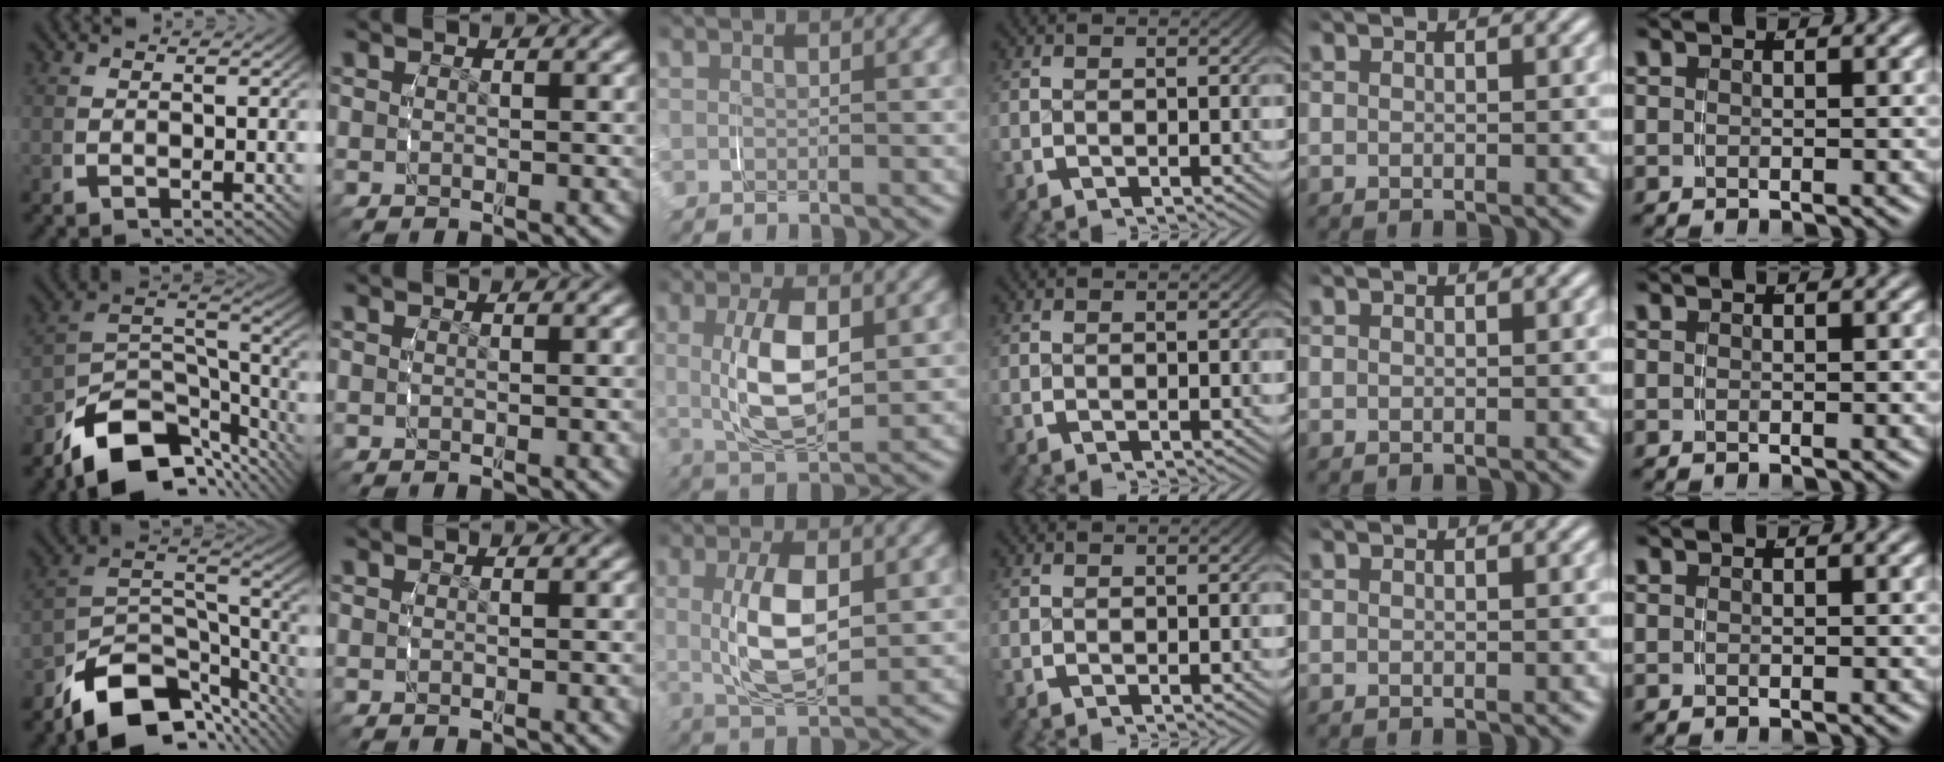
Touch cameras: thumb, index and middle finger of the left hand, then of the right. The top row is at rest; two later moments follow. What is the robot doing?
{"motion": "grasp_and_lifting", "object": "lipstick"}